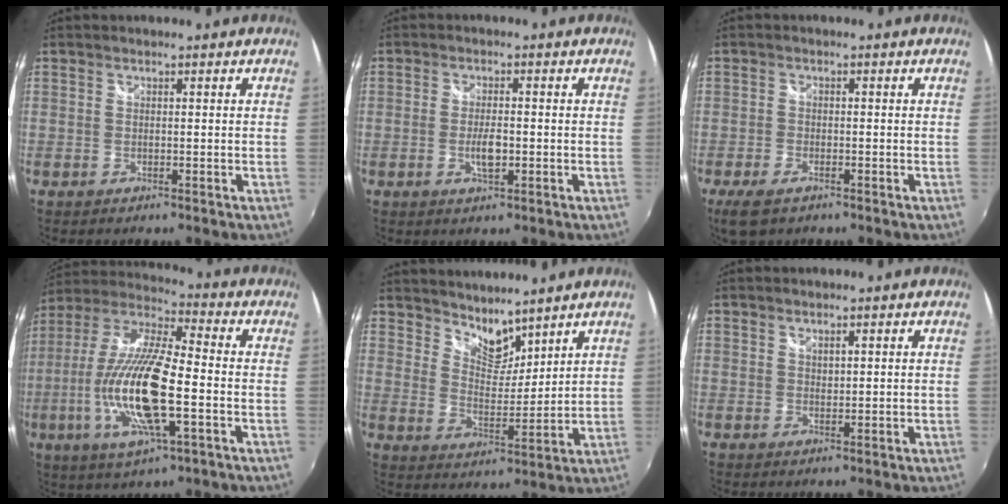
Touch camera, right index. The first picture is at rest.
{"total": 3.8, "force": [-1.0, 1.4, 3.4], "torque": [-0.067, -0.004, -0.018]}
{"total": 5.1, "force": [-3.4, 2.2, 3.0], "torque": [-0.076, -0.016, -0.062]}
{"total": 19.9, "force": [-4.5, 5.2, 18.7], "torque": [-0.376, -0.015, -0.089]}
{"total": 7.1, "force": [6.3, 2.7, 2.1], "torque": [-0.022, -0.003, 0.115]}
{"total": 1.2, "force": [0.9, 0.6, 0.5], "torque": [-0.005, 0.000, 0.017]}